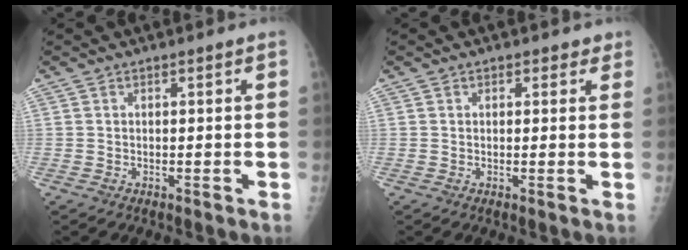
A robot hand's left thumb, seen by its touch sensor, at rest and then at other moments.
{"total": 1.8, "force": [1.0, 1.4, 0.5], "torque": [0.016, -0.003, 0.006]}